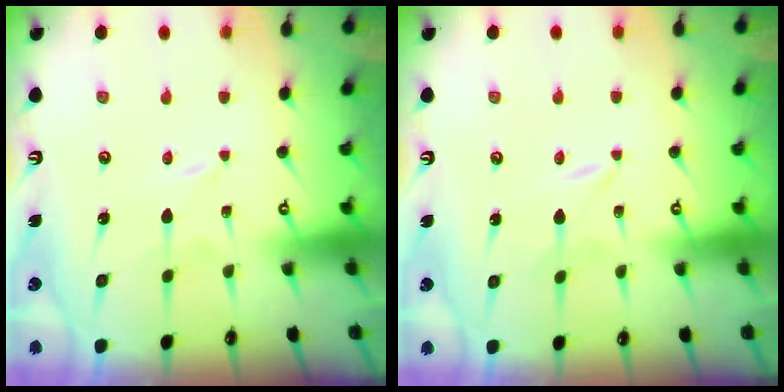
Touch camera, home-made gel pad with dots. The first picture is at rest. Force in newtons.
{"total": 0.0}